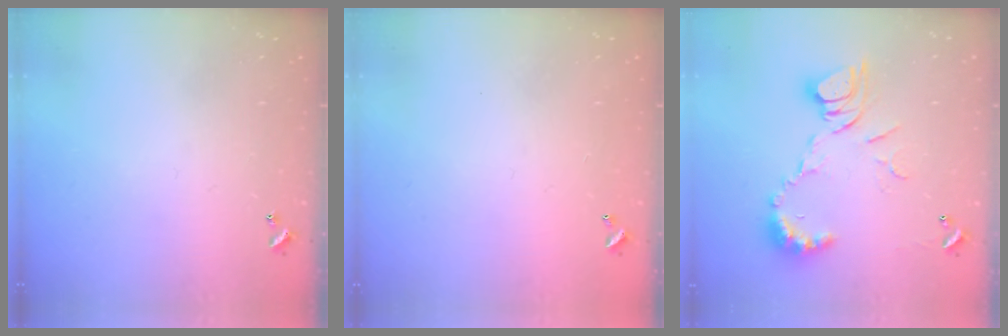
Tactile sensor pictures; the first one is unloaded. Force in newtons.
{"total": 2.9, "press": 2.9, "slide": 0.1}
{"total": 11.6, "press": 11.5, "slide": 1.0}